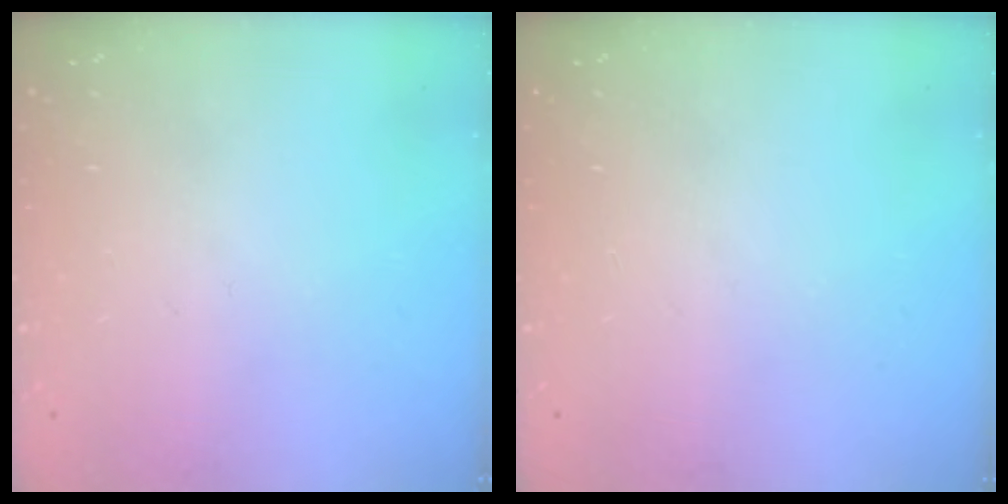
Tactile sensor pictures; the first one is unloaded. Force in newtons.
{"total": 0.0}